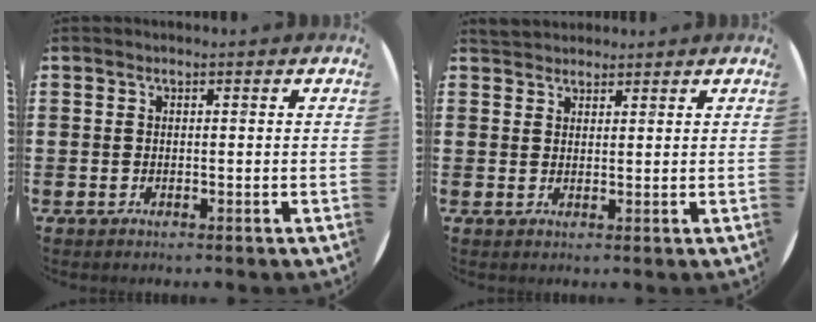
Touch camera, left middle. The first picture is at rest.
{"total": 2.2, "force": [2.1, 0.6, -0.1], "torque": [-0.001, 0.001, 0.041]}